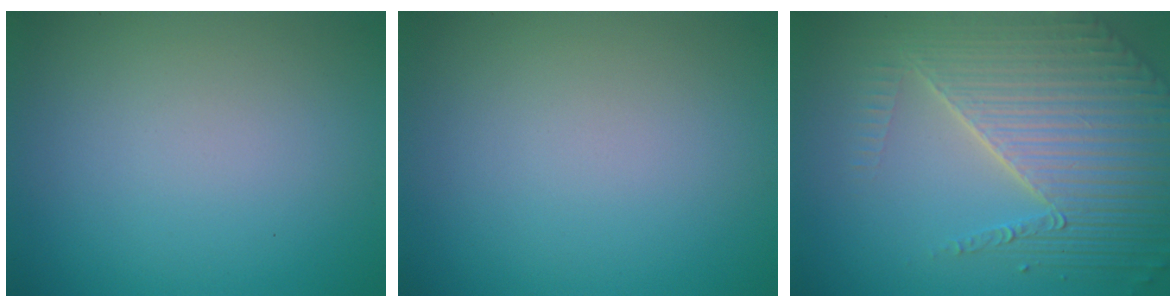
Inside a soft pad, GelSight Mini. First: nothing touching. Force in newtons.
{"total": 0.0}
{"total": 7.4, "press": 5.6, "slide": 4.8}